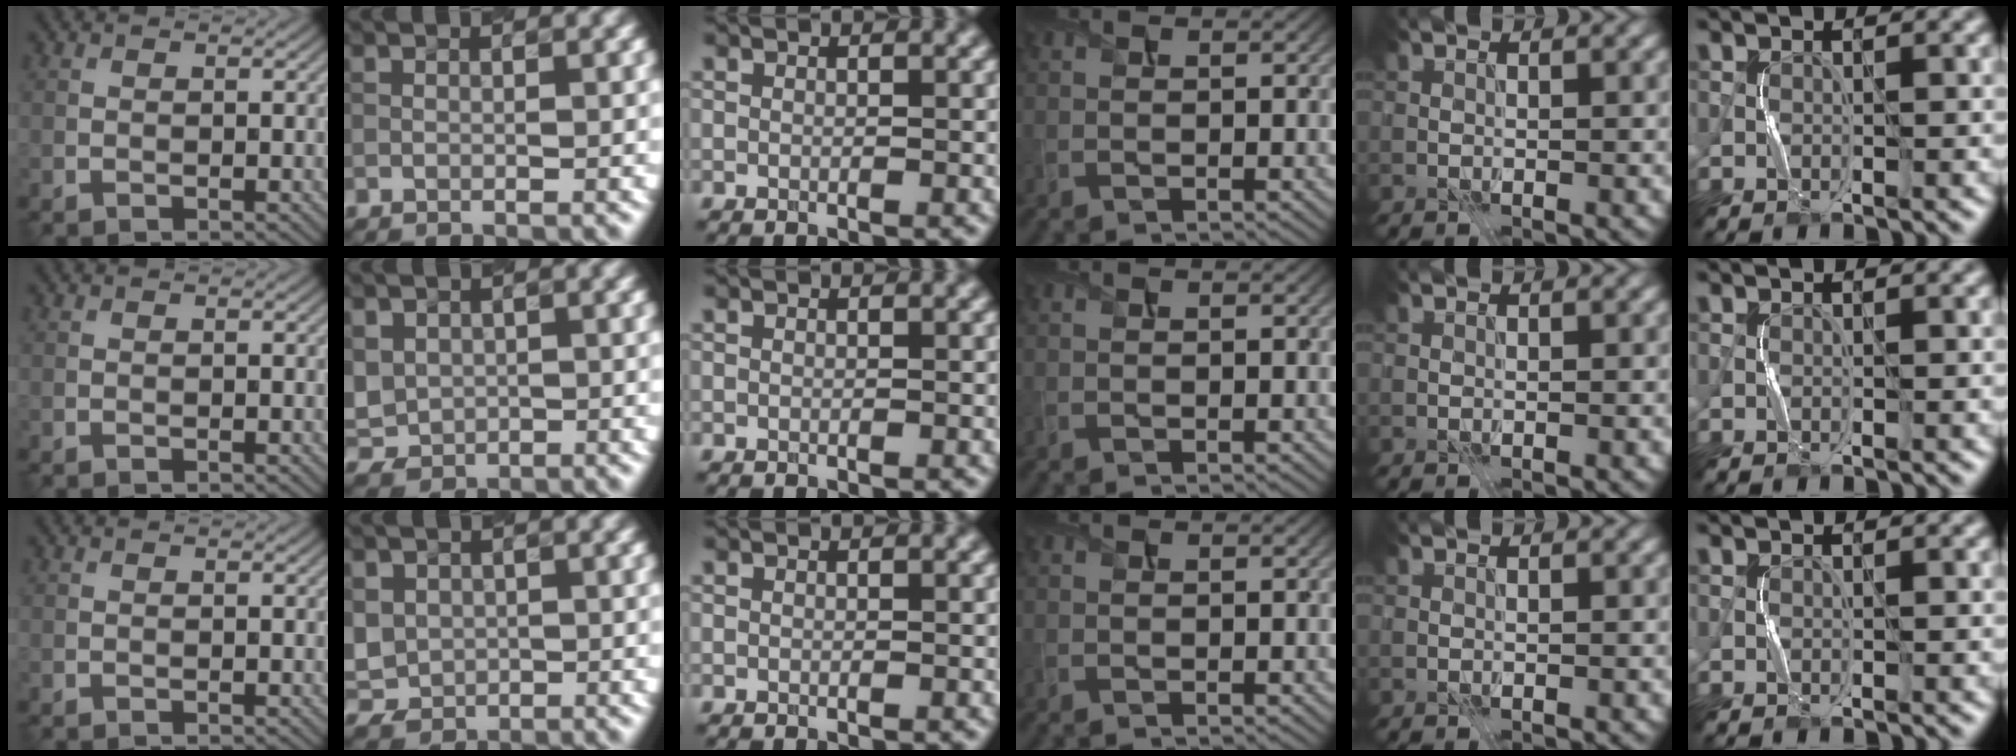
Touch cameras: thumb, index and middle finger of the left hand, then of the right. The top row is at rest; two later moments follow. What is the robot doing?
{"motion": "press", "object": "toy piano key"}